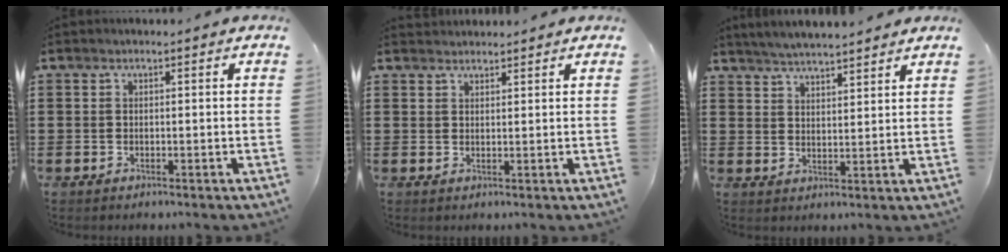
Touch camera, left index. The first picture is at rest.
{"total": 1.6, "force": [1.6, 0.3, 0.0], "torque": [-0.002, 0.002, 0.031]}
{"total": 3.9, "force": [3.8, -0.6, 0.3], "torque": [-0.018, -0.015, 0.069]}